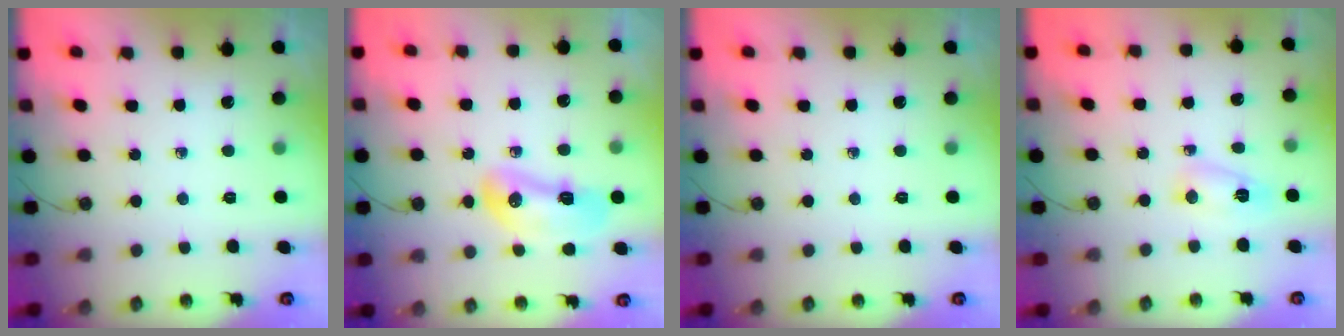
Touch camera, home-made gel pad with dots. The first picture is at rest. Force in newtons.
{"total": 14.7, "press": 12.3, "slide": 8.1}
{"total": 0.0}
{"total": 3.9, "press": 3.9, "slide": 0.4}